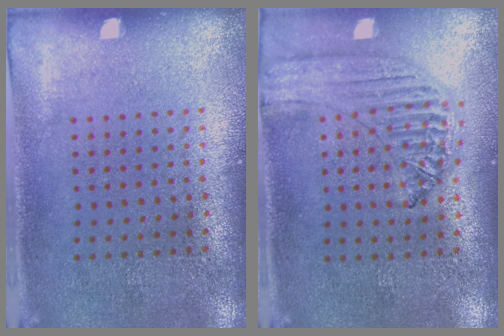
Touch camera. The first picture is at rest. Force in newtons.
{"total": 1.3, "press": 1.3, "slide": 0.1}